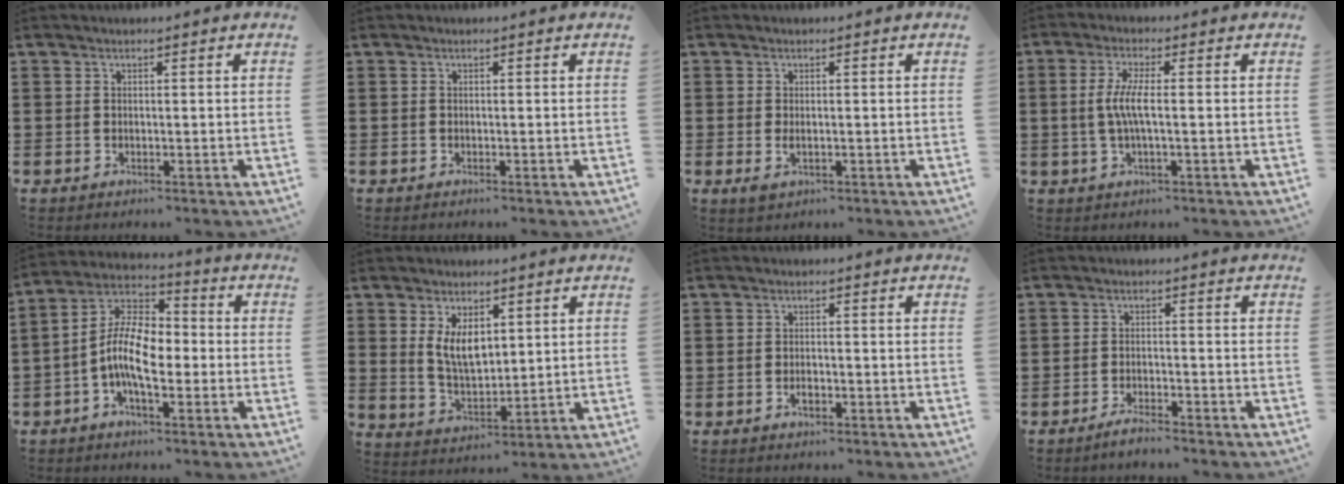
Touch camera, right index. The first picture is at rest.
{"total": 0.0}
{"total": 1.3, "force": [-0.2, 0.5, 1.2], "torque": [-0.022, -0.002, -0.004]}
{"total": 4.9, "force": [-0.4, 0.8, 4.8], "torque": [-0.108, -0.007, -0.017]}
{"total": 10.4, "force": [-2.4, 4.8, 8.9], "torque": [-0.202, 0.002, -0.050]}
{"total": 5.7, "force": [2.1, 3.0, 4.4], "torque": [-0.085, 0.002, 0.036]}
{"total": 1.4, "force": [-0.7, 0.6, 1.1], "torque": [-0.021, -0.002, -0.014]}
{"total": 2.2, "force": [-2.1, 0.1, 0.7], "torque": [-0.014, 0.003, -0.040]}